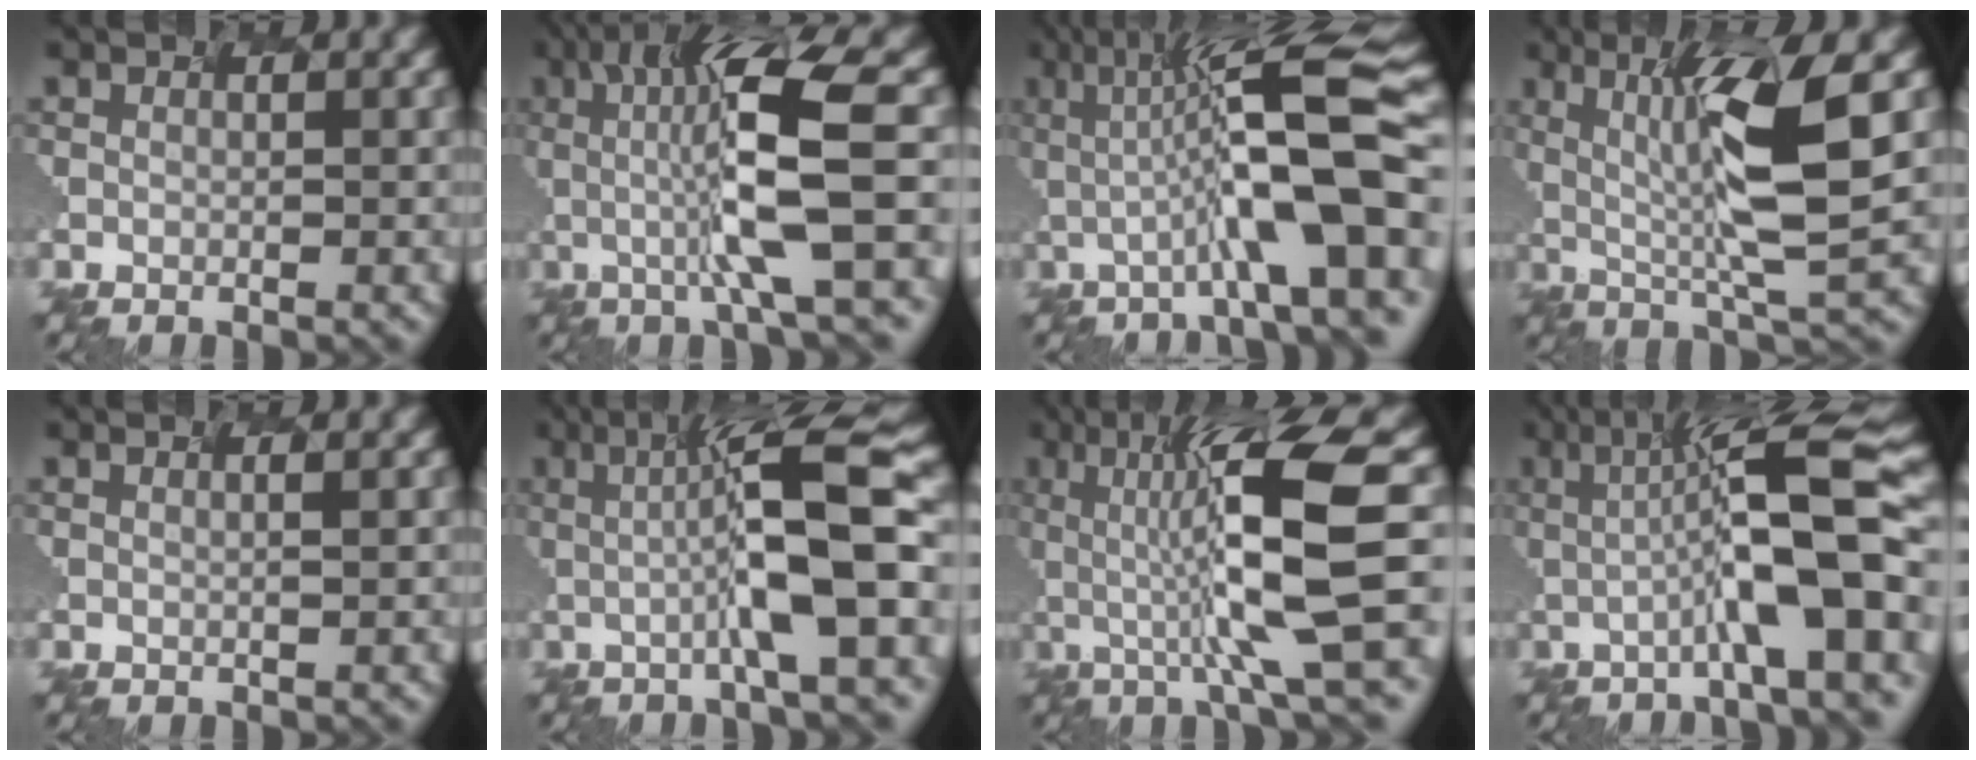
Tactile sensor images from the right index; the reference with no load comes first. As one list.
[{"total": 8.5, "force": [-0.8, 1.0, 8.4], "torque": [-0.164, 0.003, 0.013]}, {"total": 11.1, "force": [-1.0, 1.8, 10.9], "torque": [-0.190, 0.020, 0.004]}, {"total": 7.2, "force": [0.2, 0.4, 7.1], "torque": [-0.150, -0.008, 0.040]}, {"total": 0.7, "force": [0.3, 0.2, 0.6], "torque": [-0.008, 0.009, 0.004]}, {"total": 9.1, "force": [-0.4, 1.0, 9.0], "torque": [-0.153, 0.008, 0.013]}, {"total": 9.8, "force": [-0.7, 1.1, 9.7], "torque": [-0.192, 0.006, 0.017]}, {"total": 9.9, "force": [-0.8, 1.3, 9.8], "torque": [-0.162, 0.018, 0.006]}]